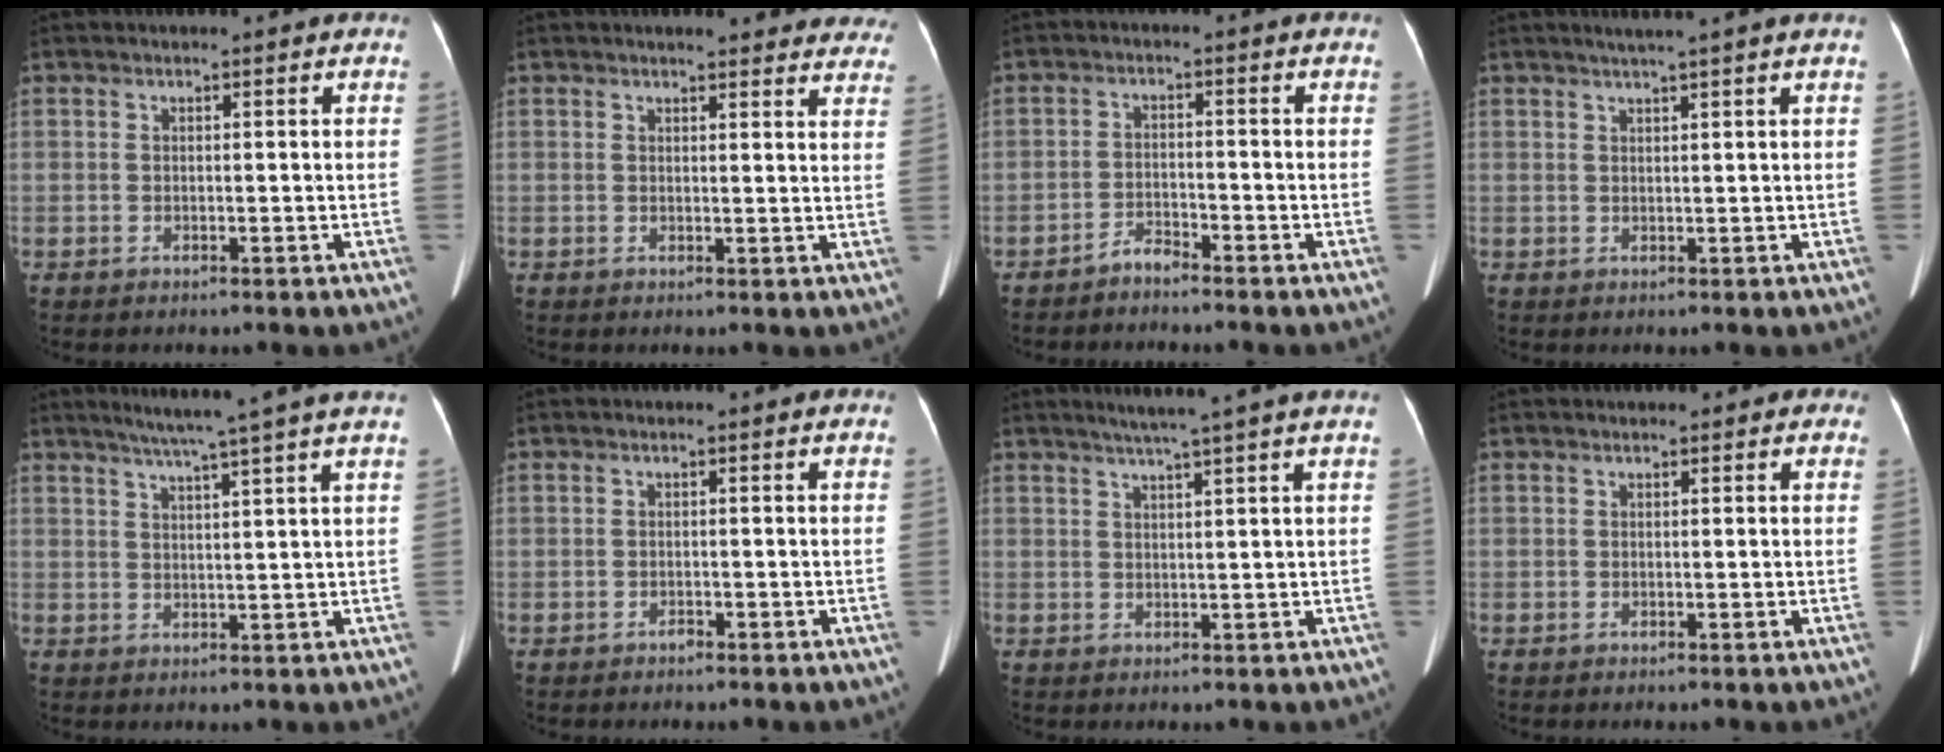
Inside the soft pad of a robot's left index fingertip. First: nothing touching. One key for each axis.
{"total": 14.9, "fx": 13.6, "fy": 3.2, "fz": 5.0, "tx": -0.024, "ty": -0.010, "tz": 0.134}
{"total": 2.2, "fx": -2.2, "fy": 0.2, "fz": 0.3, "tx": -0.005, "ty": -0.005, "tz": -0.040}
{"total": 3.0, "fx": 2.3, "fy": -1.0, "fz": 1.6, "tx": -0.019, "ty": 0.007, "tz": 0.039}
{"total": 9.7, "fx": 7.7, "fy": -2.0, "fz": 5.5, "tx": -0.082, "ty": 0.011, "tz": 0.096}
{"total": 0.6, "fx": -0.5, "fy": 0.2, "fz": 0.2, "tx": -0.005, "ty": -0.001, "tz": -0.008}
{"total": 6.1, "fx": 4.8, "fy": -1.5, "fz": 3.5, "tx": -0.049, "ty": 0.011, "tz": 0.066}
{"total": 1.0, "fx": 0.6, "fy": 0.8, "fz": 0.3, "tx": 0.004, "ty": 0.005, "tz": -0.001}